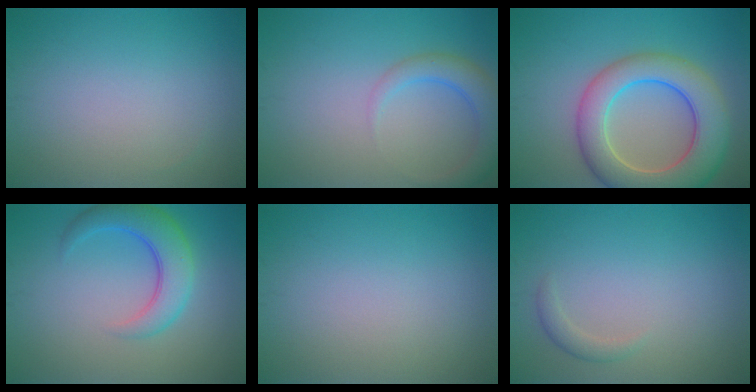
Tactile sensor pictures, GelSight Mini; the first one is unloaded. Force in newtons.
{"total": 3.4, "press": 3.4, "slide": 0.3}
{"total": 9.1, "press": 9.1, "slide": 0.5}
{"total": 5.0, "press": 5.0, "slide": 0.3}
{"total": 0.0}
{"total": 1.2, "press": 1.2, "slide": 0.1}